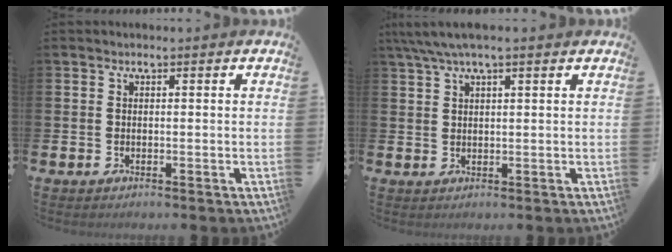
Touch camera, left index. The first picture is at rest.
{"total": 3.8, "force": [2.8, 0.6, 2.4], "torque": [-0.054, 0.001, 0.052]}